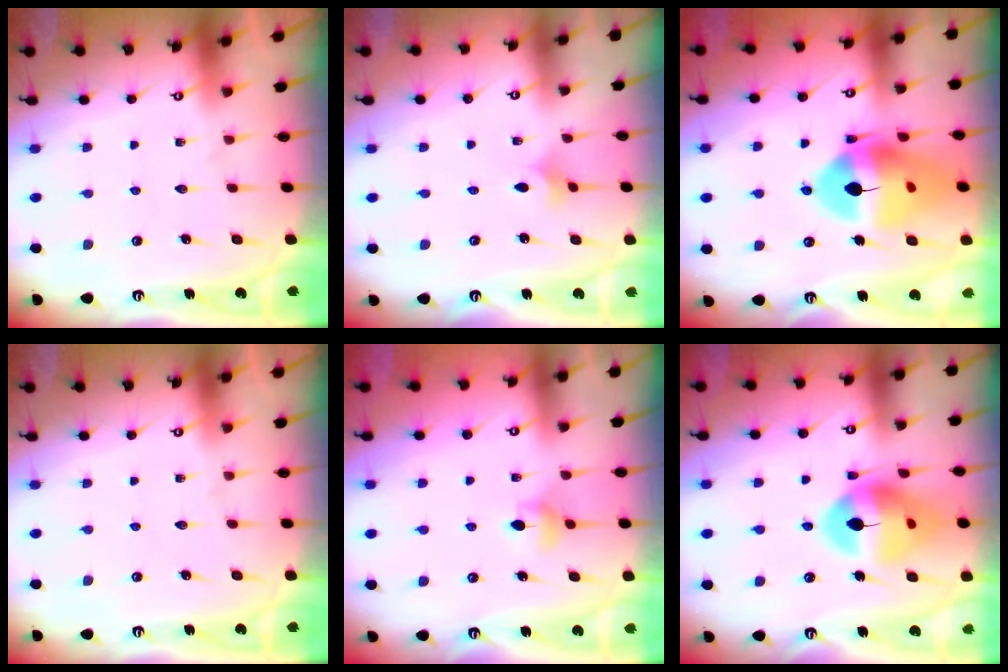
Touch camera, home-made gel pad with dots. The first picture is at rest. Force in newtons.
{"total": 2.1, "press": 2.0, "slide": 0.6}
{"total": 17.9, "press": 17.8, "slide": 1.9}
{"total": 0.0}
{"total": 5.2, "press": 5.1, "slide": 0.8}
{"total": 16.8, "press": 16.7, "slide": 2.1}